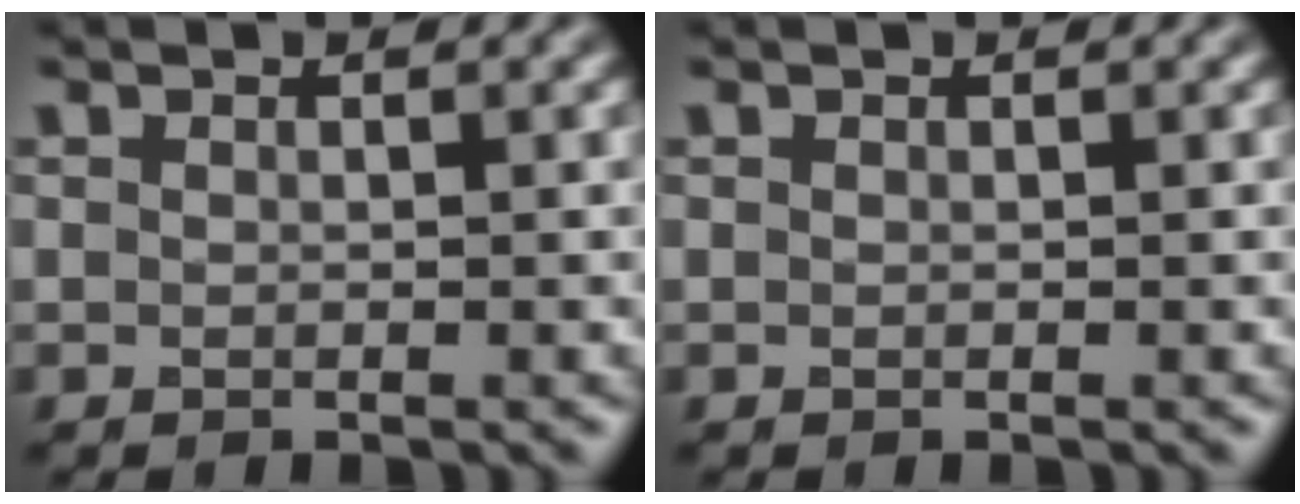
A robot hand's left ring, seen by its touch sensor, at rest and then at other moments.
{"total": 0.0}